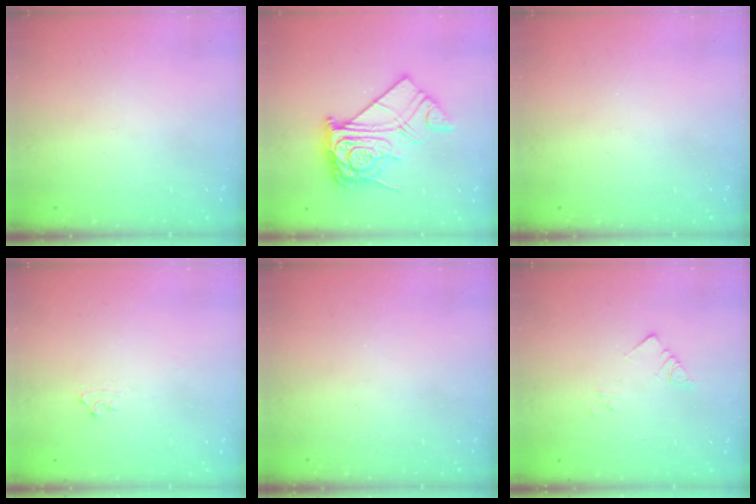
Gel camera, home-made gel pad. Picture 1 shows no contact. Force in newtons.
{"total": 16.2, "press": 16.1, "slide": 1.3}
{"total": 0.0}
{"total": 4.6, "press": 4.5, "slide": 0.5}
{"total": 0.0}
{"total": 3.3, "press": 3.3, "slide": 0.2}